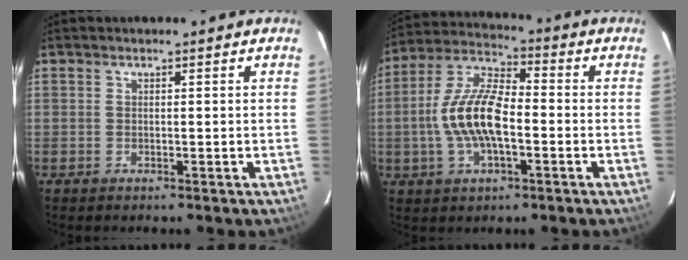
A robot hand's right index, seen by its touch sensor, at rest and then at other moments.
{"total": 12.9, "force": [-2.4, 5.3, 11.5], "torque": [-0.241, 0.009, -0.049]}